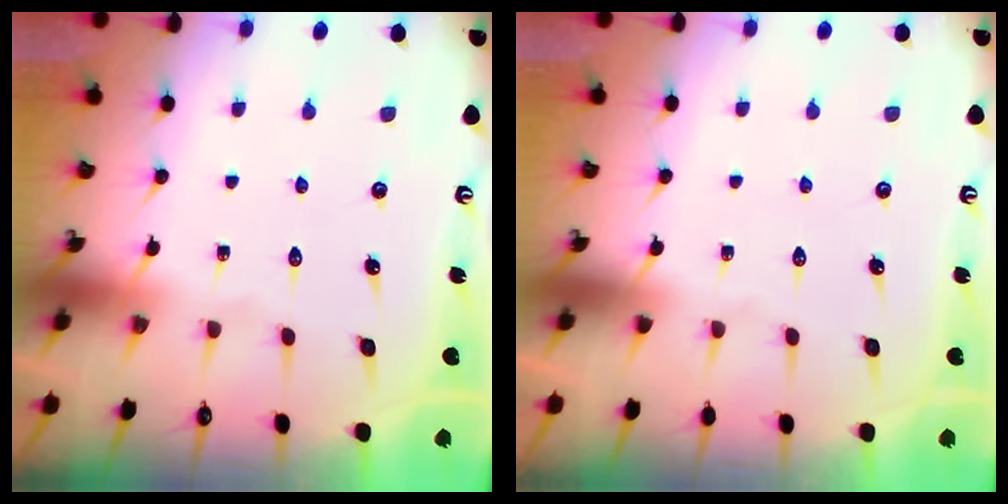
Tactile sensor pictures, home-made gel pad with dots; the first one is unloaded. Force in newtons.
{"total": 0.0}